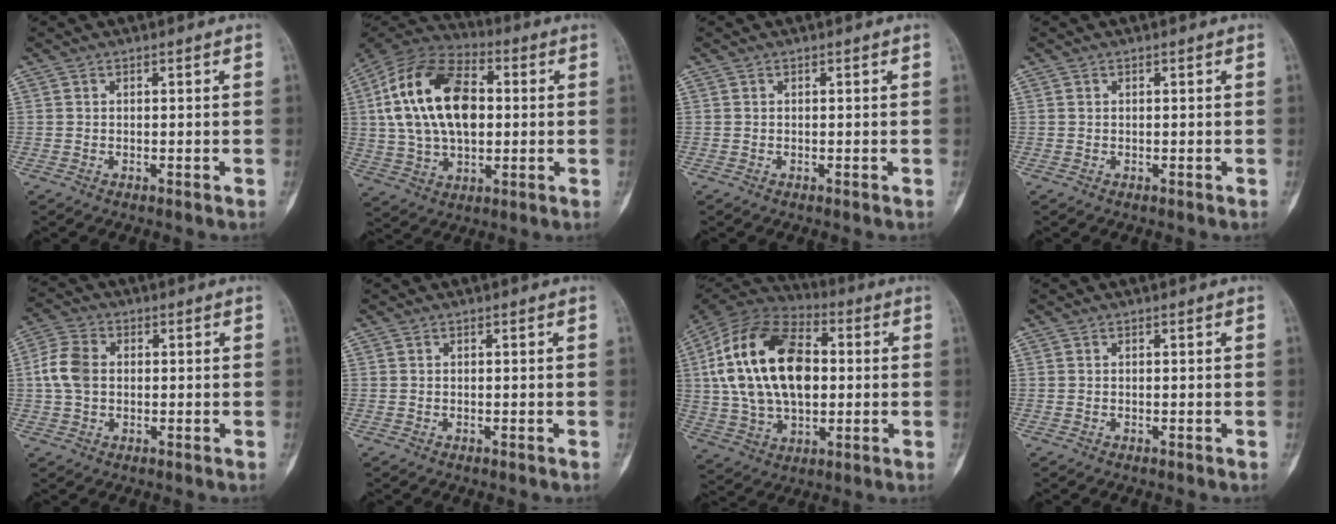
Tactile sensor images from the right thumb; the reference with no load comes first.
{"total": 21.2, "force": [2.7, 12.7, 16.8], "torque": [-0.303, 0.017, 0.045]}
{"total": 0.0}
{"total": 0.0}
{"total": 6.7, "force": [0.3, 4.9, 4.6], "torque": [-0.098, 0.014, 0.000]}
{"total": 0.0}
{"total": 23.7, "force": [2.6, 14.3, 18.7], "torque": [-0.342, 0.013, 0.043]}
{"total": 0.0}